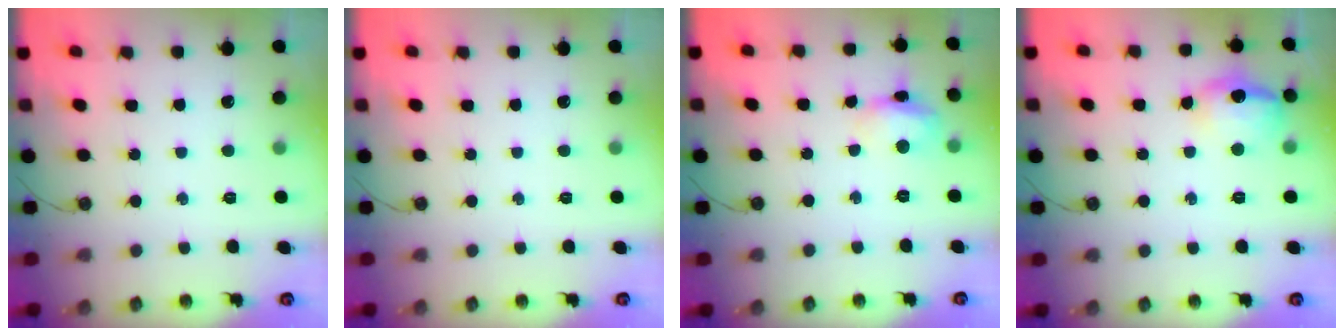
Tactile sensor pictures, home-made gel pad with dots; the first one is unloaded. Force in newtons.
{"total": 0.0}
{"total": 9.7, "press": 9.7, "slide": 0.7}
{"total": 13.1, "press": 13.1, "slide": 0.9}